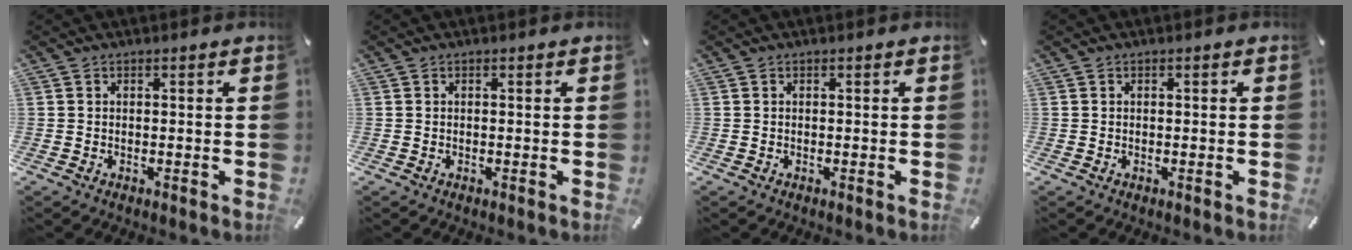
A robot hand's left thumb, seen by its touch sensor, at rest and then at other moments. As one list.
[{"total": 0.0}, {"total": 0.0}, {"total": 0.0}]